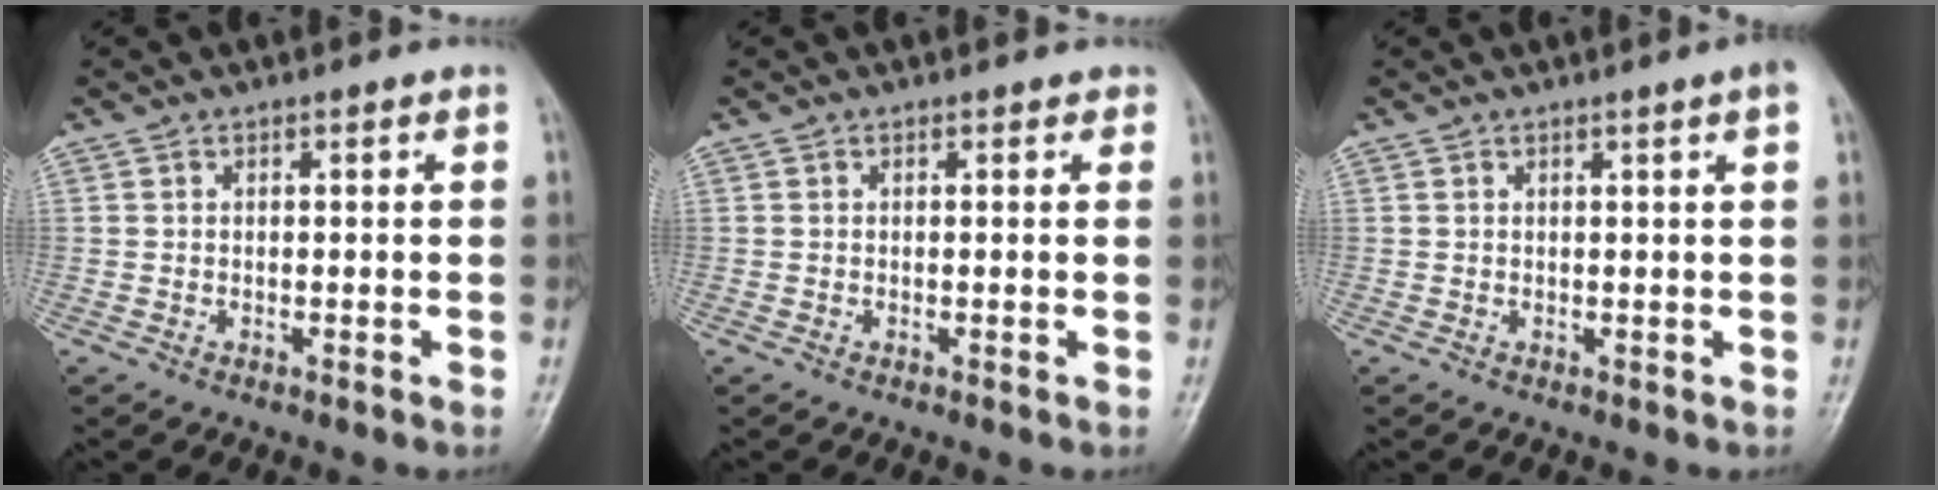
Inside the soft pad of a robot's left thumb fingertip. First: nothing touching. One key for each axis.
{"total": 0.7, "fx": 0.4, "fy": 0.3, "fz": 0.4, "tx": -0.004, "ty": -0.002, "tz": 0.000}
{"total": 2.1, "fx": 1.0, "fy": -0.4, "fz": 1.9, "tx": -0.026, "ty": -0.002, "tz": 0.015}